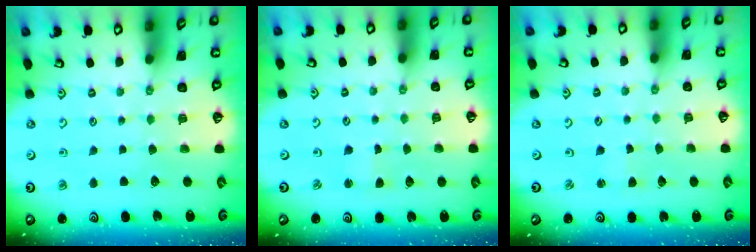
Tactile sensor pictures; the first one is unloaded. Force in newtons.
{"total": 1.2, "press": 1.2, "slide": 0.2}
{"total": 1.6, "press": 1.6, "slide": 0.2}